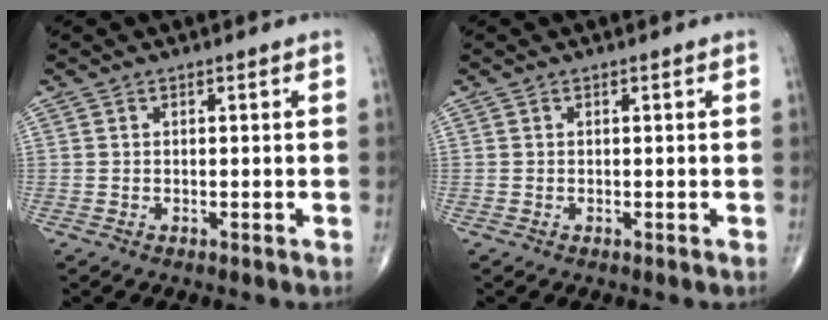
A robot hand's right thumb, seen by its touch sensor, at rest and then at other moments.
{"total": 0.0}